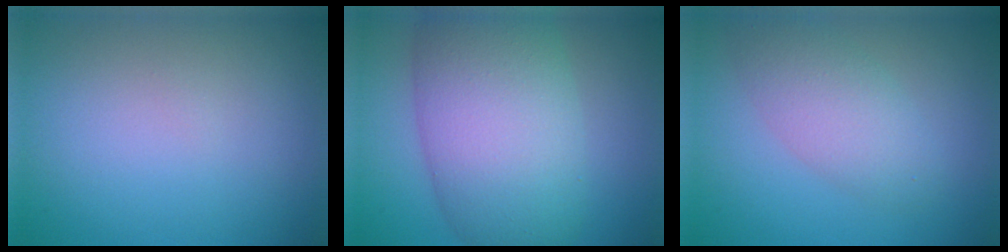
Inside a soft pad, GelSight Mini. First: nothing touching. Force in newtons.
{"total": 11.3, "press": 11.3, "slide": 0.3}
{"total": 3.9, "press": 3.9, "slide": 0.3}